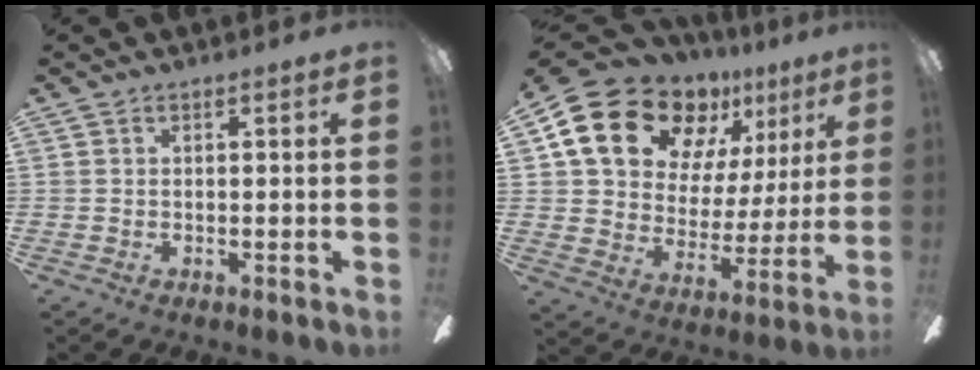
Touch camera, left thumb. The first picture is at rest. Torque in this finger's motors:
{"motor_torque": [2.38, 2.52, 1.39, -1.38, 0.38]}